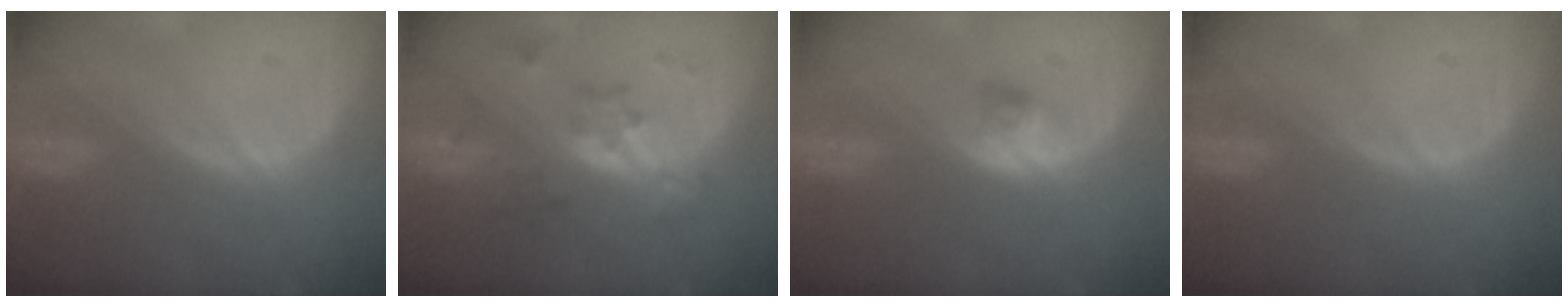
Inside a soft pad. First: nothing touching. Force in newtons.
{"total": 7.2, "press": 6.5, "slide": 3.1}
{"total": 2.4, "press": 2.3, "slide": 0.8}
{"total": 0.0}